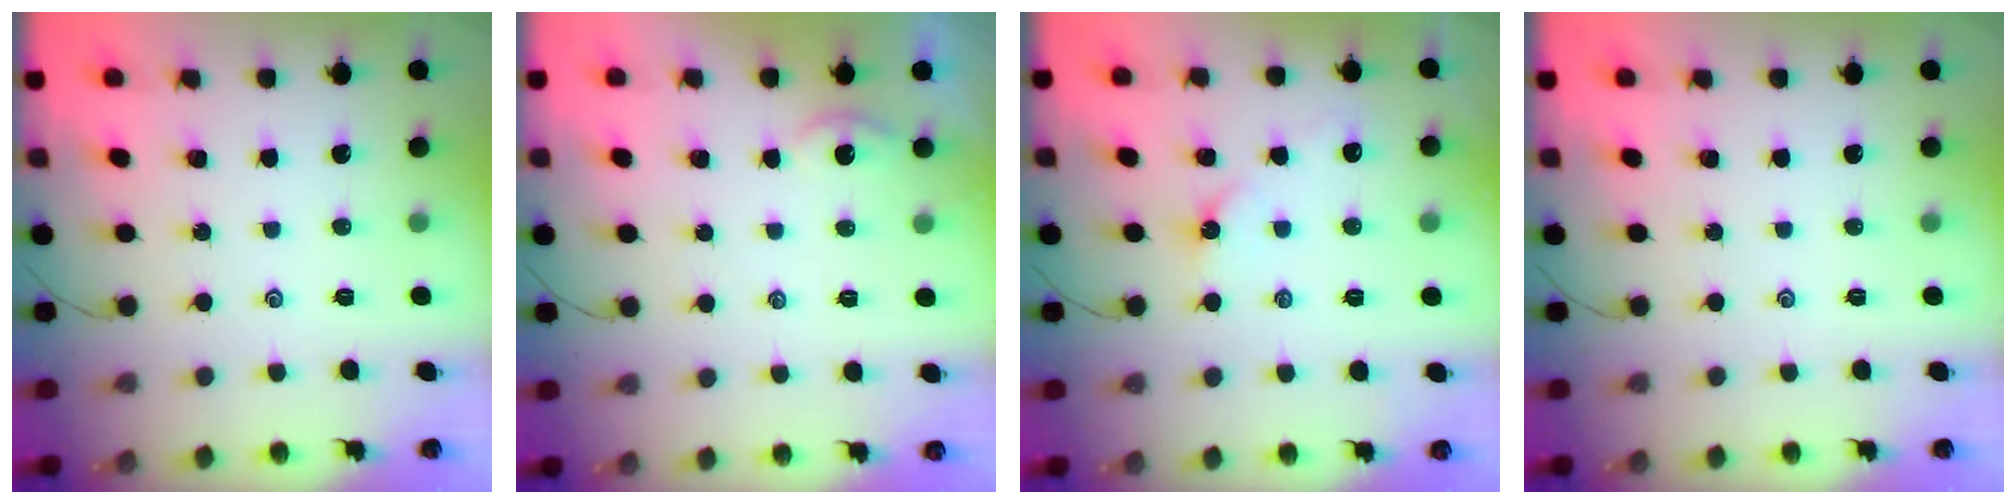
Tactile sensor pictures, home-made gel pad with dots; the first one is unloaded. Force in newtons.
{"total": 0.6, "press": 0.6, "slide": 0.2}
{"total": 2.6, "press": 2.5, "slide": 0.5}
{"total": 0.0}